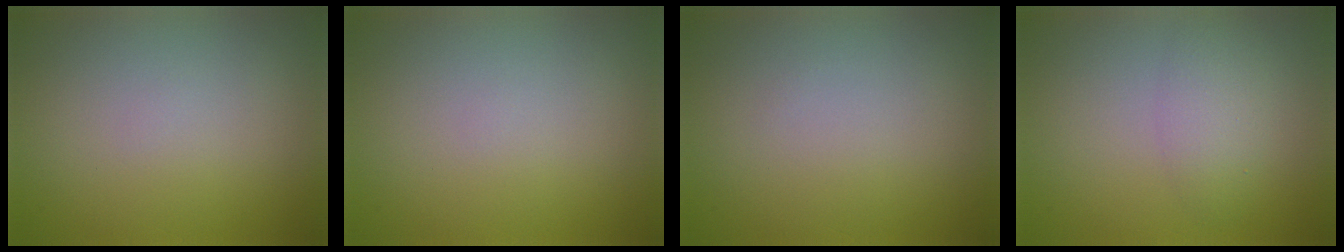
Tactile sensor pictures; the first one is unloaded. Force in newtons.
{"total": 0.0}
{"total": 0.0}
{"total": 2.7, "press": 2.7, "slide": 0.2}